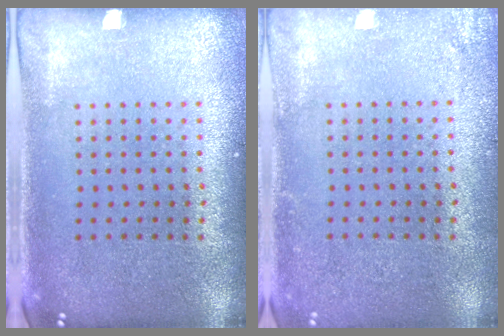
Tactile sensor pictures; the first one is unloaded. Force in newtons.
{"total": 1.6, "press": 1.6, "slide": 0.2}